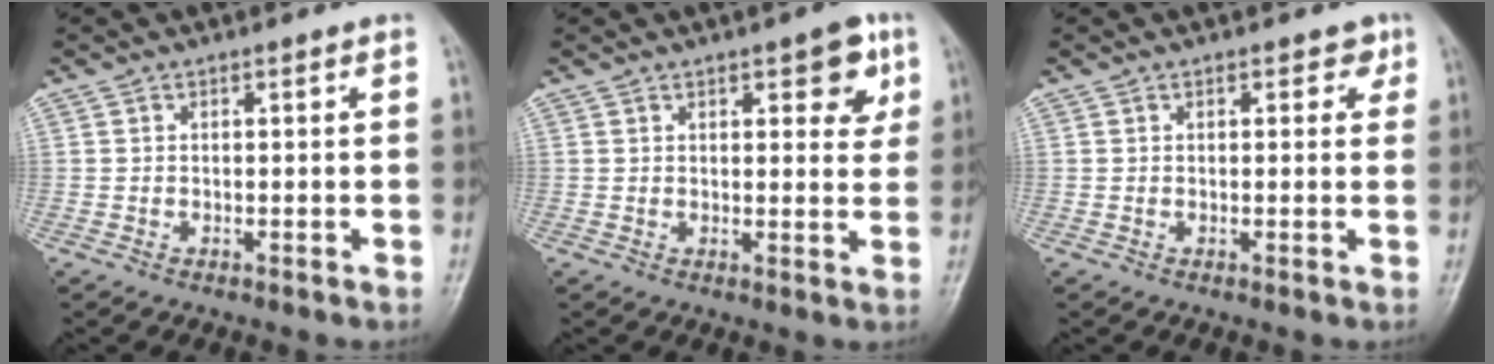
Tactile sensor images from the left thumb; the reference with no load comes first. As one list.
[{"total": 6.9, "force": [3.3, 2.8, 5.4], "torque": [-0.042, -0.011, 0.035]}, {"total": 2.3, "force": [1.1, 1.4, 1.4], "torque": [0.001, 0.000, 0.009]}]